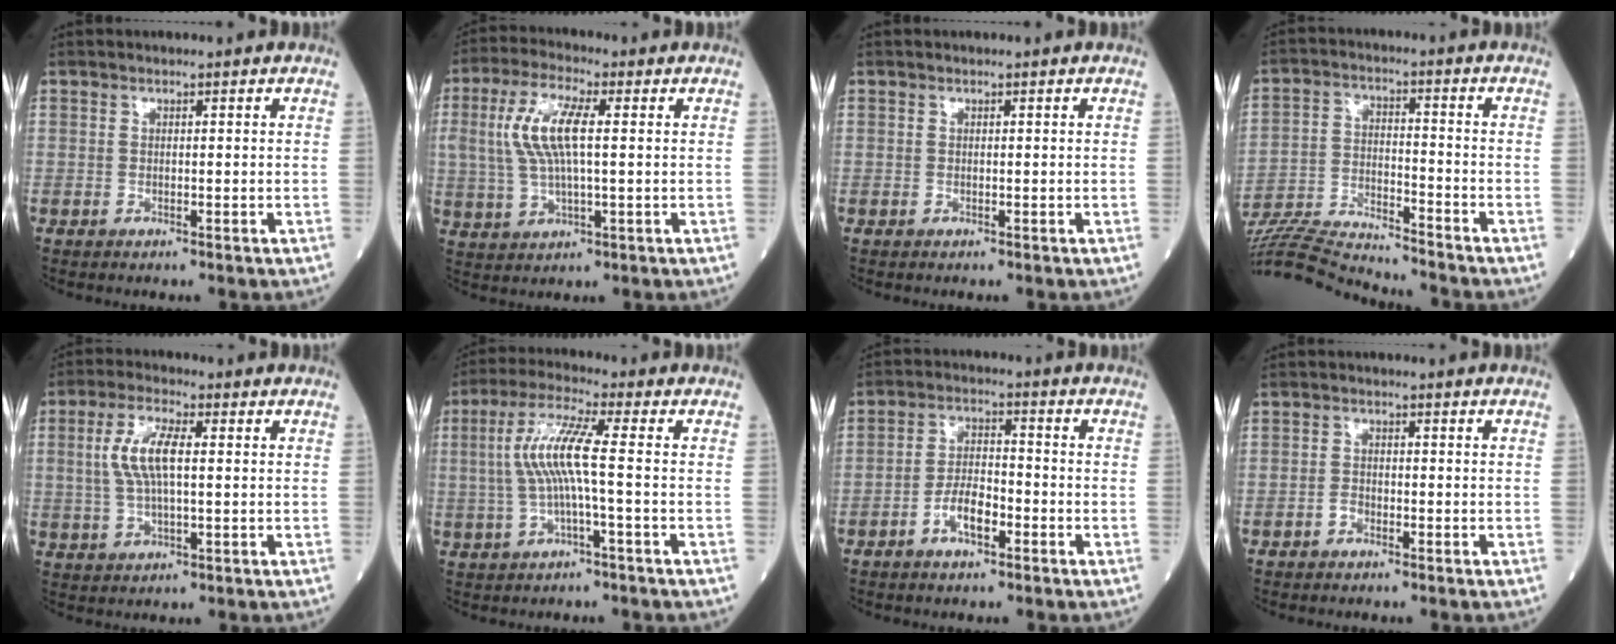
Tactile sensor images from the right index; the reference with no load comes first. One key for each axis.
{"total": 9.3, "fx": 1.5, "fy": 2.4, "fz": 8.9, "tx": -0.199, "ty": 0.011, "tz": 0.031}
{"total": 0.0}
{"total": 15.6, "fx": -15.1, "fy": -0.2, "fz": 3.8, "tx": -0.073, "ty": 0.000, "tz": -0.259}
{"total": 7.3, "fx": 1.0, "fy": 2.1, "fz": 7.0, "tx": -0.153, "ty": 0.009, "tz": 0.021}
{"total": 8.0, "fx": -0.1, "fy": 0.3, "fz": 8.0, "tx": -0.168, "ty": 0.020, "tz": -0.006}
{"total": 5.6, "fx": -2.8, "fy": 2.1, "fz": 4.4, "tx": -0.084, "ty": 0.010, "tz": -0.052}
{"total": 1.4, "fx": -1.0, "fy": 0.8, "fz": 0.6, "tx": -0.007, "ty": 0.005, "tz": -0.019}